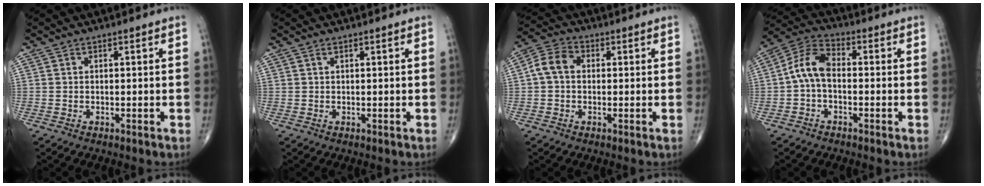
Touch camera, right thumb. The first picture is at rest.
{"total": 0.5, "force": [0.4, 0.2, 0.3], "torque": [-0.008, 0.002, 0.009]}
{"total": 6.0, "force": [0.4, 4.5, 3.9], "torque": [-0.071, 0.020, 0.000]}
{"total": 7.5, "force": [-0.7, 4.4, 6.1], "torque": [-0.113, 0.027, -0.028]}